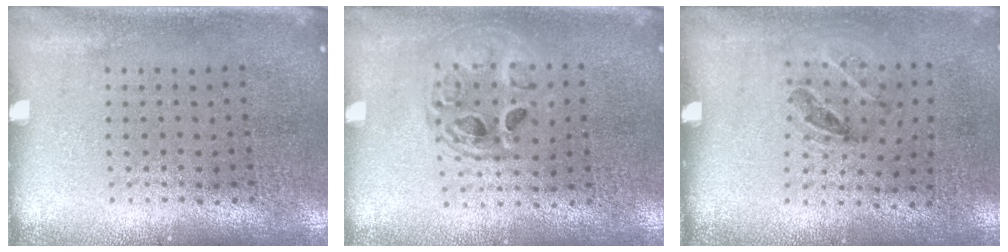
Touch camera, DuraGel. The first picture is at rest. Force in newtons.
{"total": 1.5, "press": 1.3, "slide": 0.7}
{"total": 1.2, "press": 0.8, "slide": 0.9}